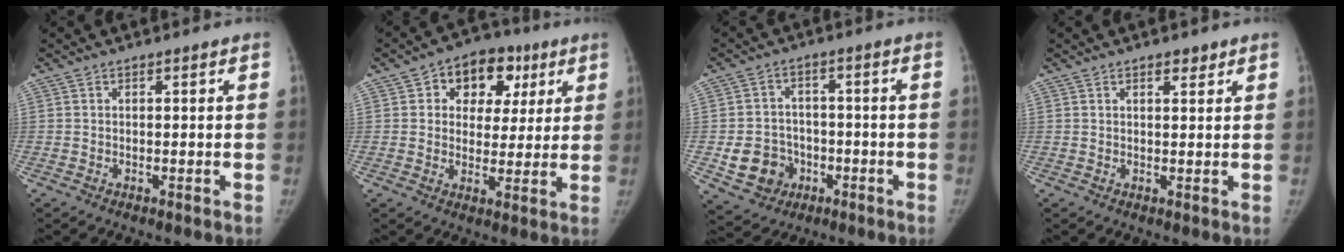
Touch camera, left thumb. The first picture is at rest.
{"total": 12.3, "force": [4.6, 9.1, 6.9], "torque": [-0.045, 0.006, 0.063]}
{"total": 9.1, "force": [-2.8, 8.0, 3.2], "torque": [-0.031, 0.022, -0.036]}
{"total": 2.0, "force": [1.4, 0.9, 1.1], "torque": [-0.008, -0.007, 0.020]}